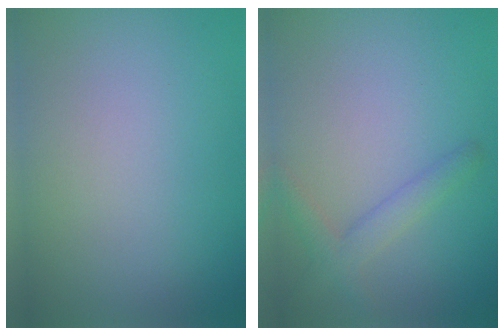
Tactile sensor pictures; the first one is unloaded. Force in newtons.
{"total": 2.4, "press": 2.4, "slide": 0.2}